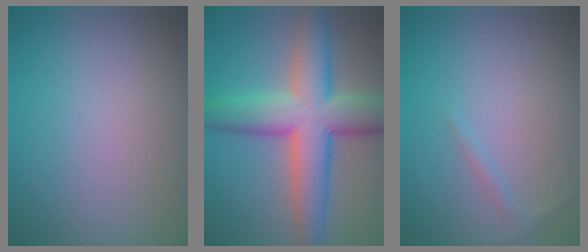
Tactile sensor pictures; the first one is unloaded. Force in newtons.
{"total": 9.3, "press": 9.3, "slide": 0.4}
{"total": 0.8, "press": 0.8, "slide": 0.0}